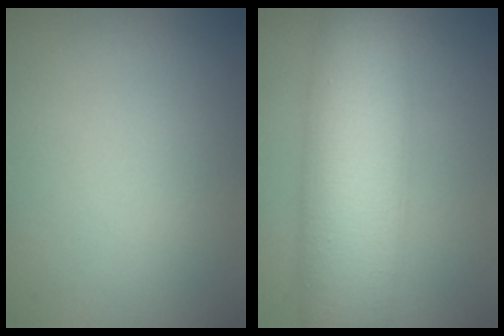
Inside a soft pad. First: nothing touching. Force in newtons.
{"total": 10.4, "press": 10.4, "slide": 0.1}